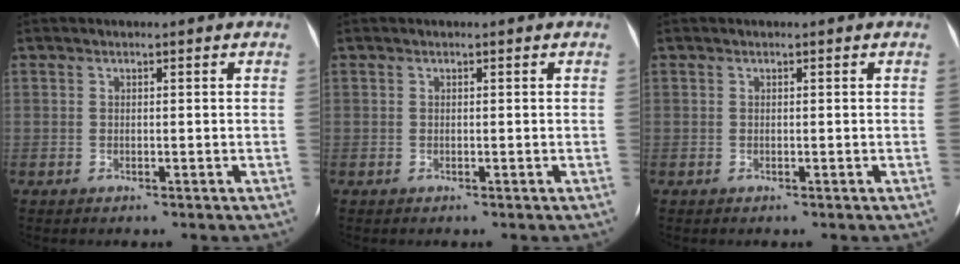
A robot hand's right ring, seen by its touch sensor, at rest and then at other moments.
{"total": 0.0}
{"total": 0.0}